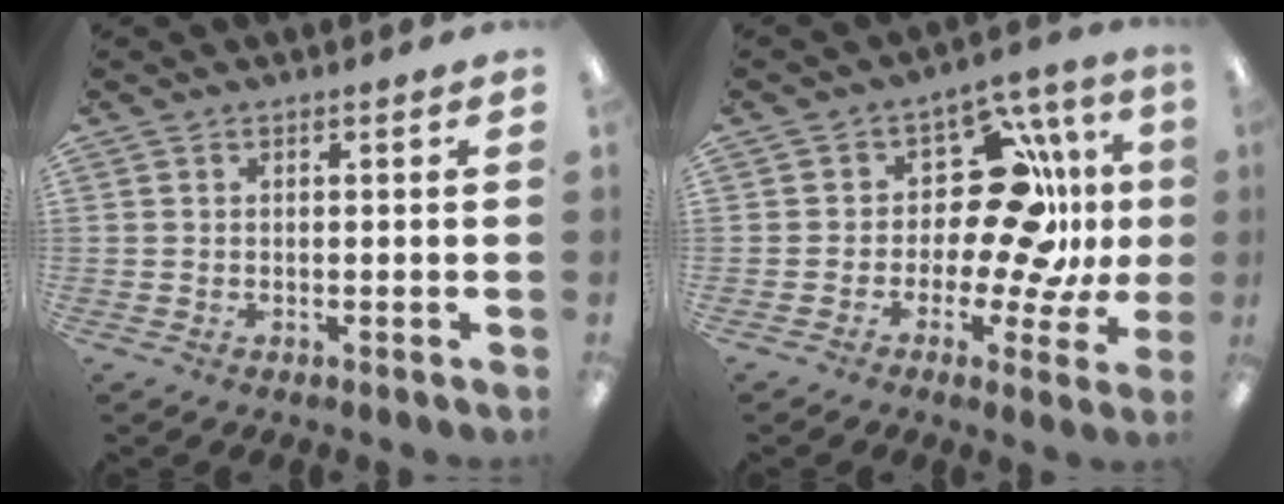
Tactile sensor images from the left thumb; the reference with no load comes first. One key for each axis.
{"total": 17.5, "fx": 3.4, "fy": 10.7, "fz": 13.5, "tx": -0.185, "ty": -0.012, "tz": 0.062}